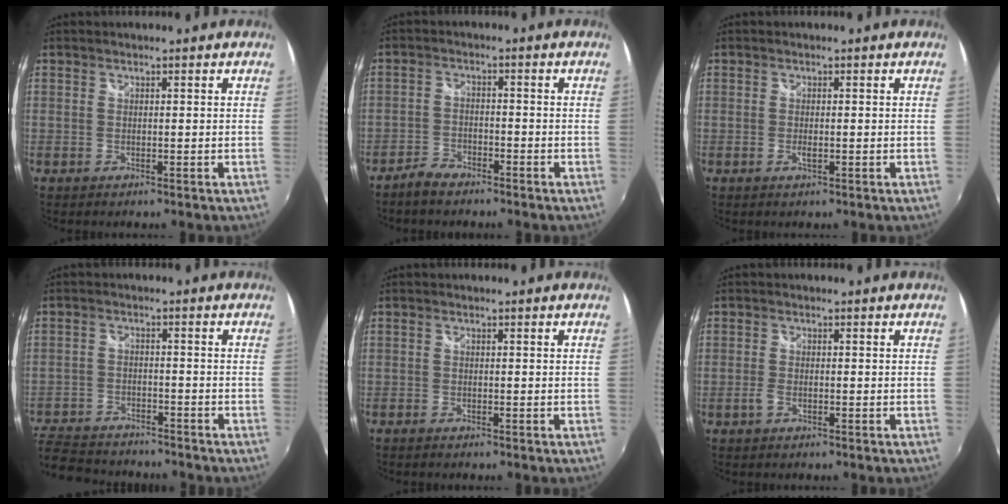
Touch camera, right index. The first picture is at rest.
{"total": 4.1, "force": [-3.5, 1.6, 1.4], "torque": [-0.045, 0.004, -0.068]}
{"total": 1.0, "force": [-0.3, 0.3, 0.9], "torque": [-0.017, -0.002, -0.006]}
{"total": 14.2, "force": [-11.8, 6.0, 5.1], "torque": [-0.152, -0.005, -0.195]}
{"total": 0.8, "force": [-0.7, 0.3, 0.2], "torque": [-0.007, -0.003, -0.015]}
{"total": 1.5, "force": [-0.8, 0.4, 1.1], "torque": [-0.030, -0.001, -0.018]}